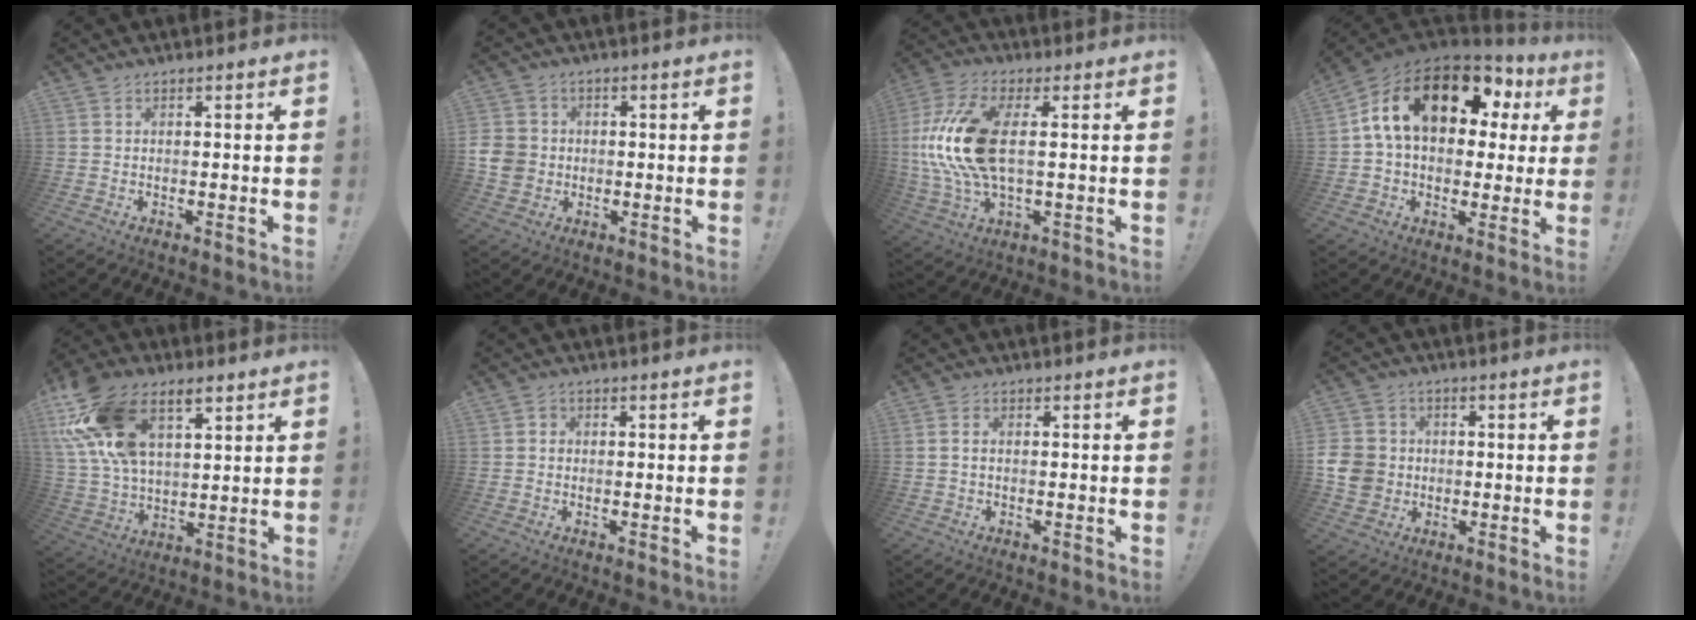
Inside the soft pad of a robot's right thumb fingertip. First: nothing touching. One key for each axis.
{"total": 7.5, "fx": -0.8, "fy": 6.7, "fz": 3.2, "tx": -0.068, "ty": 0.010, "tz": -0.012}
{"total": 19.5, "fx": 1.3, "fy": 8.8, "fz": 17.3, "tx": -0.345, "ty": -0.004, "tz": 0.029}
{"total": 19.9, "fx": 7.6, "fy": 11.0, "fz": 14.7, "tx": -0.251, "ty": -0.020, "tz": 0.131}
{"total": 20.6, "fx": 10.3, "fy": 12.1, "fz": 13.1, "tx": -0.254, "ty": -0.041, "tz": 0.189}
{"total": 1.3, "fx": -0.4, "fy": 1.1, "fz": 0.5, "tx": -0.011, "ty": 0.004, "tz": -0.006}
{"total": 1.1, "fx": -0.2, "fy": 0.6, "fz": 1.0, "tx": -0.026, "ty": 0.005, "tz": -0.002}
{"total": 10.1, "fx": -1.1, "fy": 9.1, "fz": 4.3, "tx": -0.083, "ty": 0.015, "tz": -0.016}